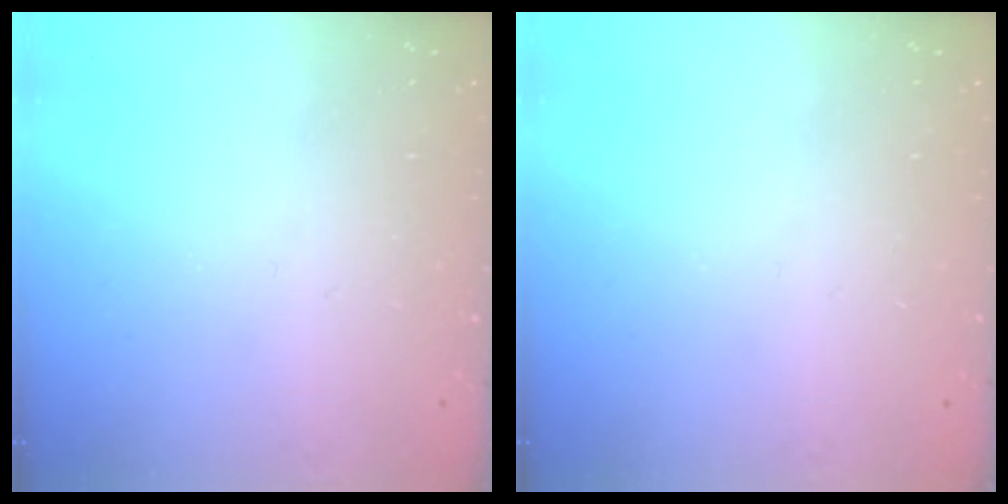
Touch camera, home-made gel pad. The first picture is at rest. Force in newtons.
{"total": 0.0}